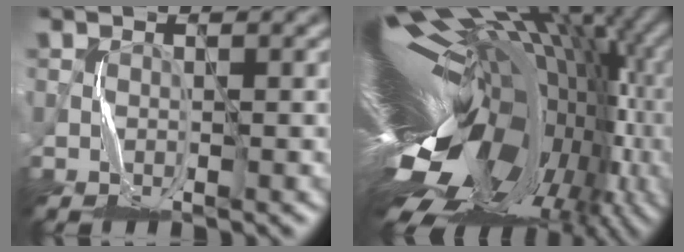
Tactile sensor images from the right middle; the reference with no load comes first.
{"total": 20.3, "force": [-1.9, 11.3, 16.7], "torque": [-0.272, -0.019, -0.022]}